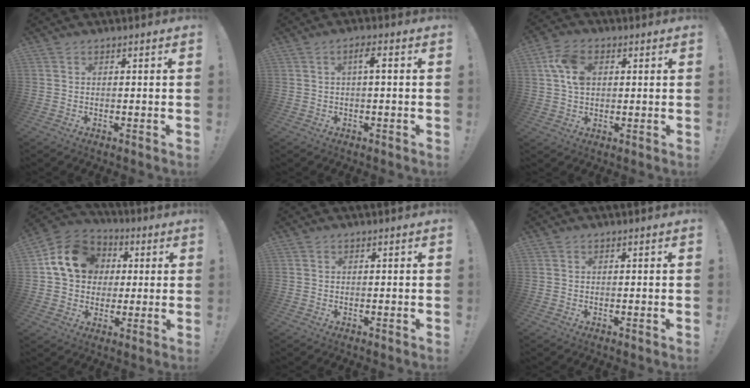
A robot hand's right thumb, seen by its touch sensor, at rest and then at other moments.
{"total": 3.3, "force": [0.4, 0.4, 3.2], "torque": [-0.061, 0.006, 0.000]}
{"total": 9.7, "force": [2.7, 6.8, 6.3], "torque": [-0.126, 0.011, 0.054]}
{"total": 15.6, "force": [3.9, 13.0, 7.7], "torque": [-0.107, 0.005, 0.083]}
{"total": 0.0}
{"total": 0.0}